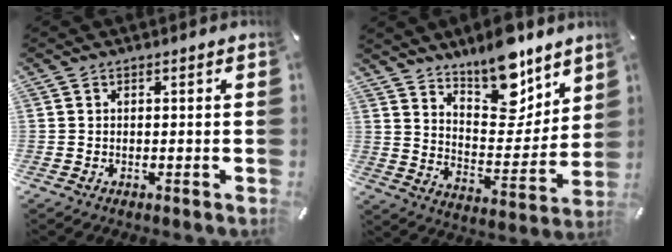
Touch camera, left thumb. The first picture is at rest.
{"total": 14.0, "force": [11.9, 5.7, 5.0], "torque": [-0.075, -0.096, 0.215]}